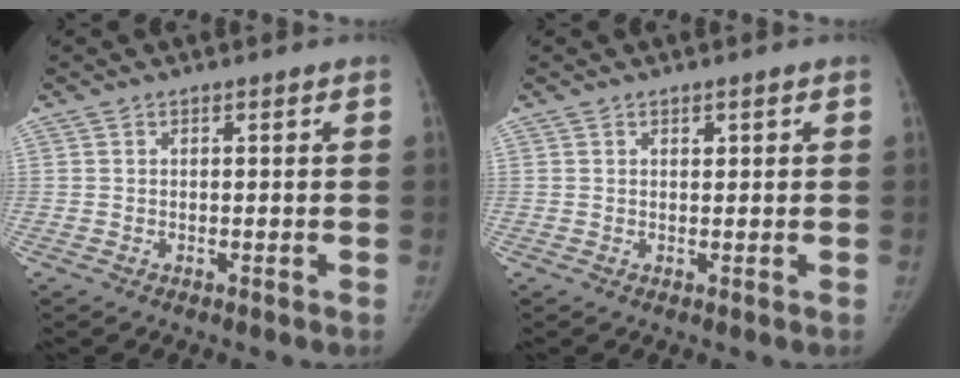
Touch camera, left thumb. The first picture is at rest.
{"total": 0.9, "force": [0.5, 0.5, 0.6], "torque": [-0.005, -0.002, 0.008]}